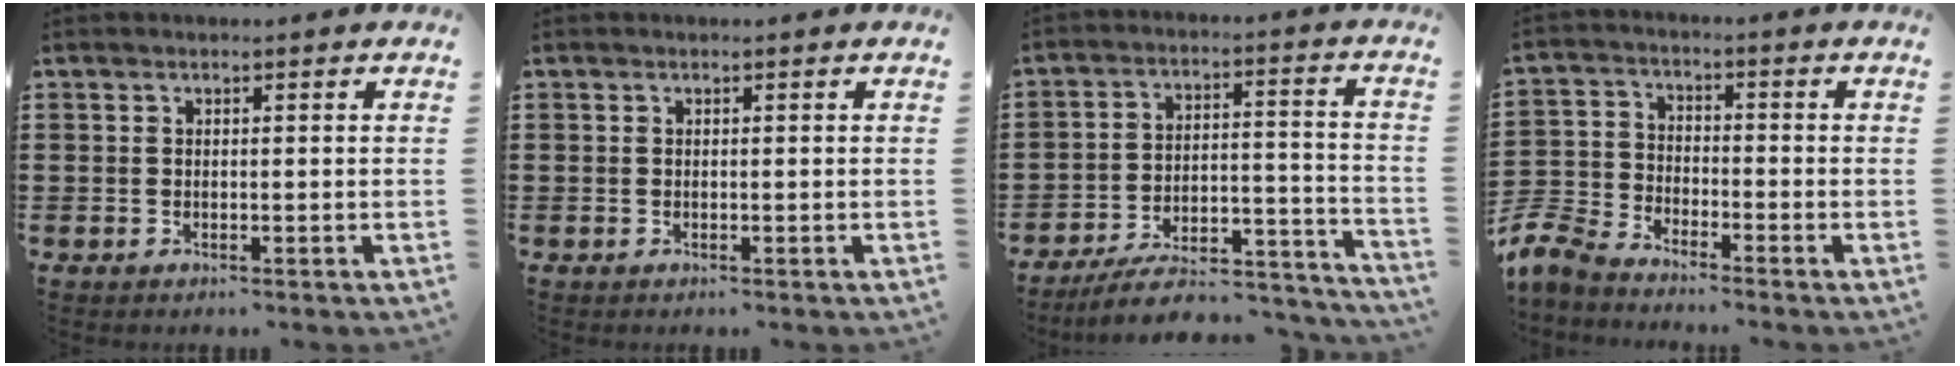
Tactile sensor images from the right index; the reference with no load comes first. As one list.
[{"total": 0.0}, {"total": 7.6, "force": [-6.7, 1.7, 3.2], "torque": [-0.047, 0.013, -0.127]}, {"total": 6.1, "force": [-5.9, 1.1, 1.2], "torque": [-0.051, 0.000, -0.123]}]